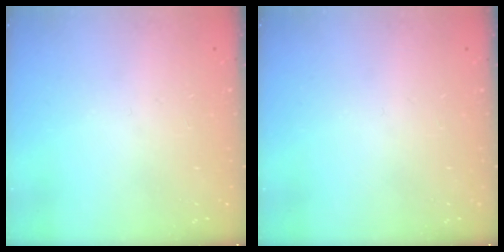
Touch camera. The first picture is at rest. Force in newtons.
{"total": 0.0}